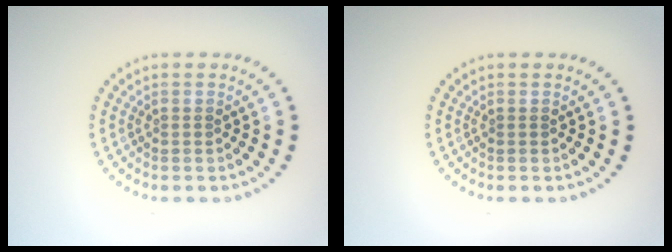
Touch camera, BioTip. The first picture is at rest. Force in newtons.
{"total": 0.0}